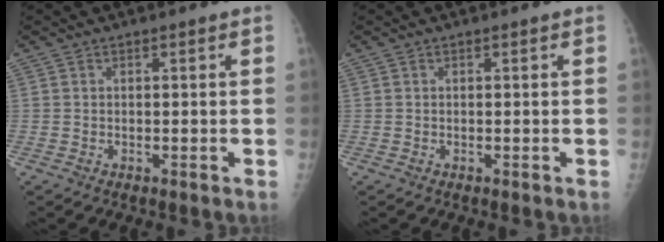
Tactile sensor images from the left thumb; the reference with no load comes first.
{"total": 0.0}